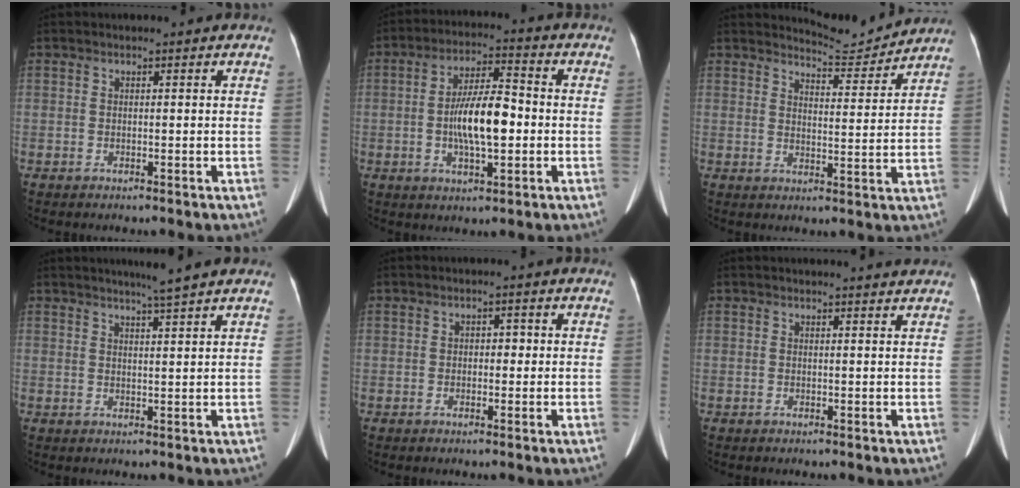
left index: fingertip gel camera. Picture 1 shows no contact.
{"total": 10.0, "force": [-1.4, 2.9, 9.5], "torque": [-0.181, 0.009, -0.023]}
{"total": 6.3, "force": [6.2, -0.4, -0.8], "torque": [-0.003, -0.016, 0.089]}
{"total": 3.8, "force": [3.1, -1.0, 1.9], "torque": [-0.031, -0.002, 0.050]}
{"total": 1.8, "force": [-0.1, 1.1, 1.4], "torque": [-0.018, 0.009, -0.001]}
{"total": 1.9, "force": [1.8, -0.3, 0.3], "torque": [-0.011, -0.006, 0.017]}